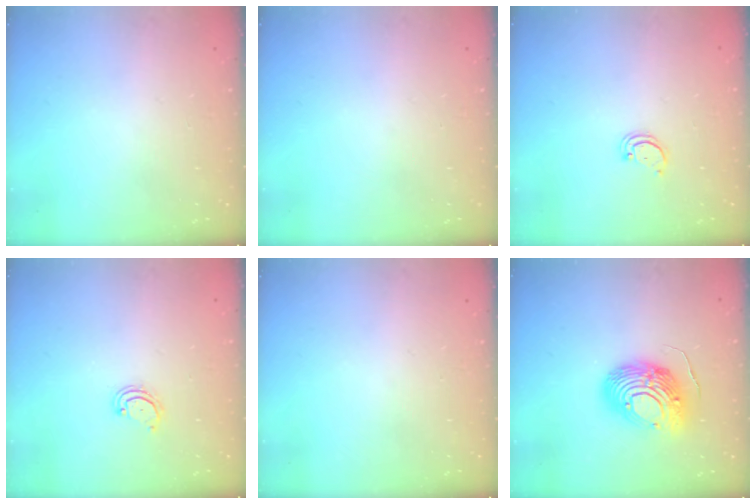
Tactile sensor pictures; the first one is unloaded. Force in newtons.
{"total": 0.0}
{"total": 1.8, "press": 1.8, "slide": 0.2}
{"total": 2.8, "press": 2.8, "slide": 0.2}
{"total": 0.0}
{"total": 13.7, "press": 13.7, "slide": 1.2}